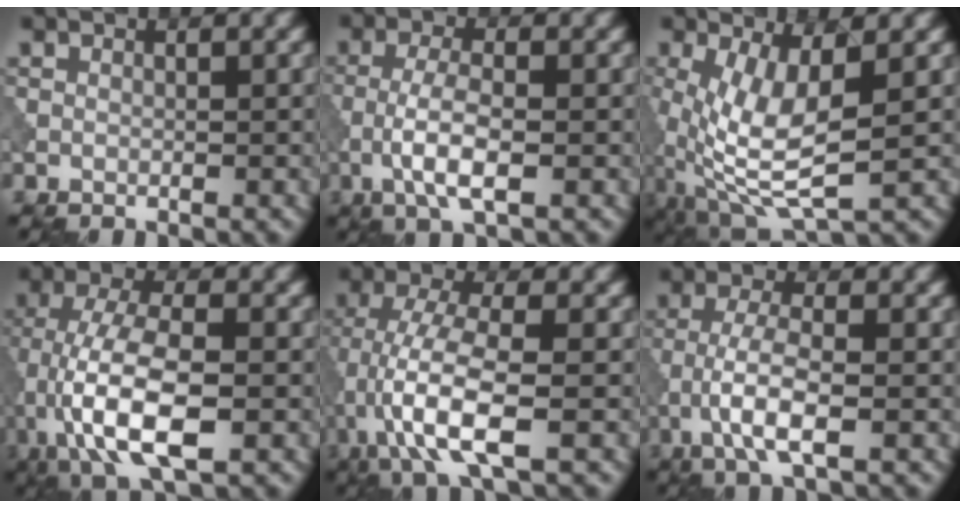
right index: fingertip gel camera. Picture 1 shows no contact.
{"total": 4.2, "force": [-1.4, 1.1, 3.8], "torque": [-0.077, 0.002, -0.033]}
{"total": 7.5, "force": [-0.9, 2.7, 6.9], "torque": [-0.160, -0.012, -0.013]}
{"total": 9.9, "force": [-2.7, 3.6, 8.8], "torque": [-0.168, 0.006, -0.055]}
{"total": 7.9, "force": [-2.5, 2.0, 7.2], "torque": [-0.144, 0.005, -0.055]}
{"total": 4.5, "force": [-1.7, 1.1, 4.1], "torque": [-0.082, 0.004, -0.038]}